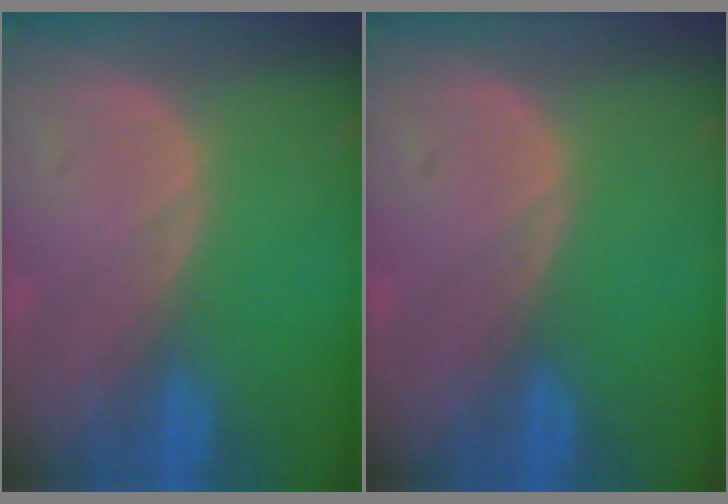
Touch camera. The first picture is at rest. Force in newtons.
{"total": 0.0}